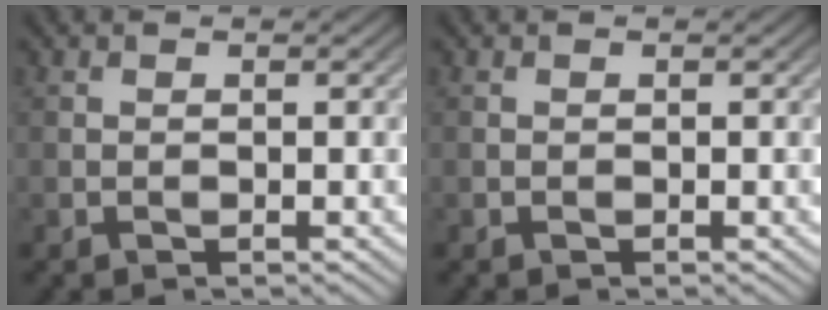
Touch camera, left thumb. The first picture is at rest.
{"total": 0.0}